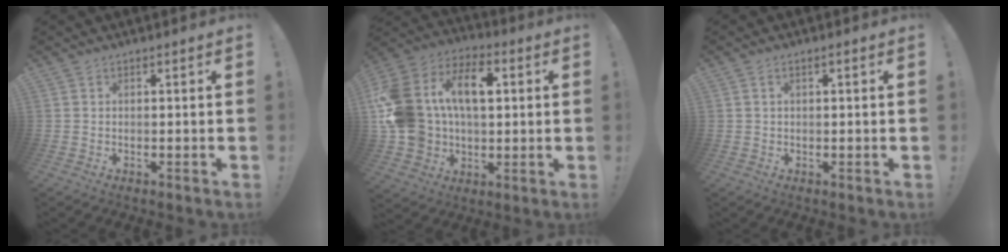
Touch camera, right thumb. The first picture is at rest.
{"total": 22.4, "force": [4.6, 16.1, 14.9], "torque": [-0.288, 0.001, 0.089]}
{"total": 1.5, "force": [0.1, 0.6, 1.3], "torque": [-0.032, 0.006, 0.004]}